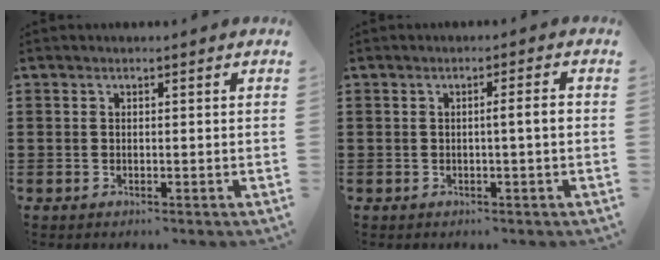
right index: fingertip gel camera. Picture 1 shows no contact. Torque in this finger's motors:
{"motor_torque": [0.71, -0.04, 0.08, 0.09]}